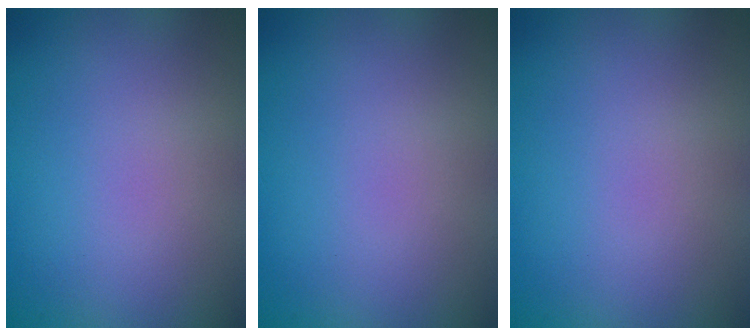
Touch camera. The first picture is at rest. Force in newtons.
{"total": 0.0}
{"total": 0.0}